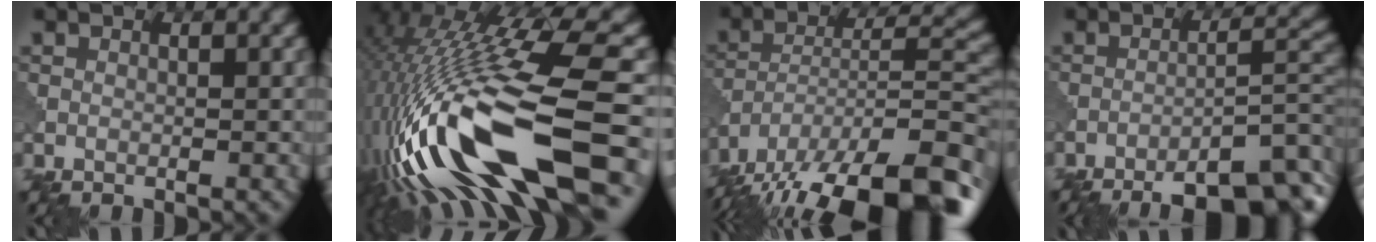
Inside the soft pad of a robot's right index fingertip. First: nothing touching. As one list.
[{"total": 17.1, "force": [-5.0, 6.1, 15.2], "torque": [-0.270, -0.006, -0.080]}, {"total": 19.3, "force": [-15.4, 6.2, 9.8], "torque": [-0.163, -0.028, -0.230]}, {"total": 13.1, "force": [-9.8, 4.0, 7.7], "torque": [-0.084, 0.011, -0.114]}]